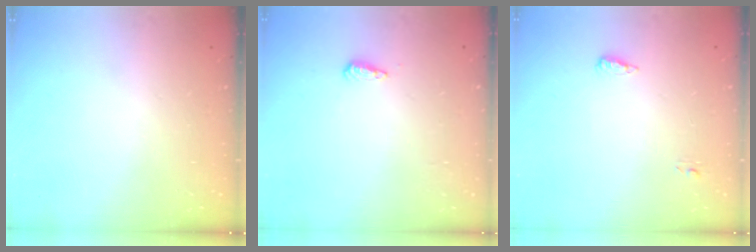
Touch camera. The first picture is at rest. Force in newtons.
{"total": 5.3, "press": 5.2, "slide": 1.1}
{"total": 4.9, "press": 4.6, "slide": 1.5}